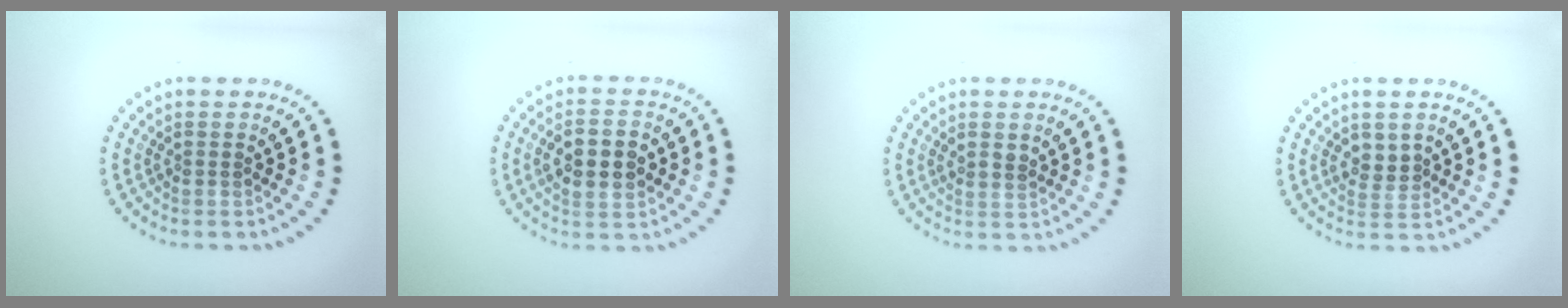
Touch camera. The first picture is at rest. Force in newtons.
{"total": 4.4, "press": 4.4, "slide": 0.2}
{"total": 1.0, "press": 0.7, "slide": 0.7}
{"total": 1.8, "press": 1.7, "slide": 0.8}